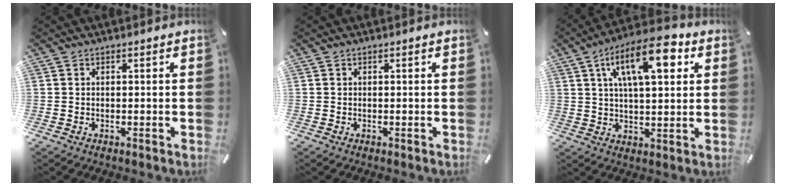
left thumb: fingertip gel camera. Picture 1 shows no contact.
{"total": 0.0}
{"total": 15.5, "force": [6.8, 6.7, 12.2], "torque": [-0.185, -0.017, 0.110]}